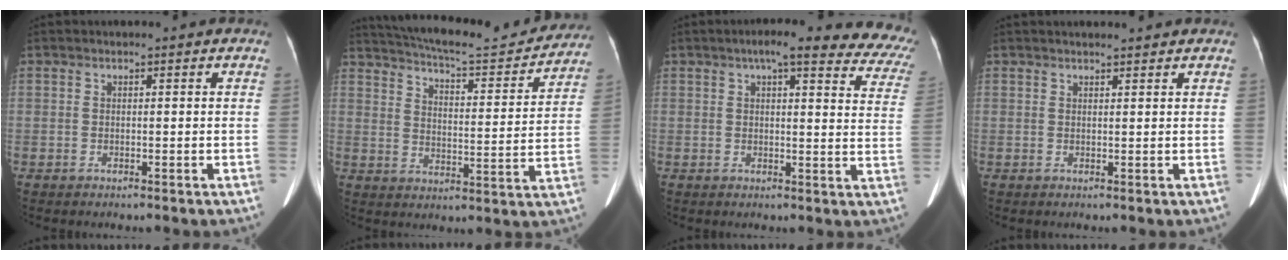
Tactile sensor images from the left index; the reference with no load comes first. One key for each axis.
{"total": 21.0, "fx": 19.5, "fy": 3.0, "fz": 7.3, "tx": -0.120, "ty": -0.019, "tz": 0.260}
{"total": 18.5, "fx": 15.7, "fy": 3.8, "fz": 8.9, "tx": -0.083, "ty": -0.009, "tz": 0.159}
{"total": 4.6, "fx": 4.3, "fy": 0.7, "fz": 1.5, "tx": -0.017, "ty": 0.022, "tz": 0.054}